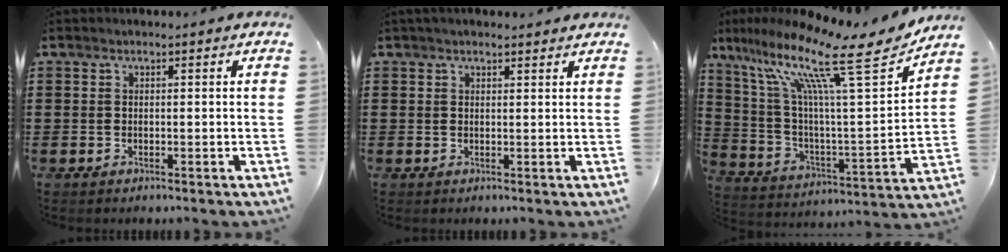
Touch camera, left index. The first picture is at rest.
{"total": 1.5, "force": [1.4, 0.5, 0.4], "torque": [-0.011, 0.003, 0.027]}
{"total": 17.7, "force": [11.6, 3.1, 13.0], "torque": [-0.262, -0.057, 0.181]}